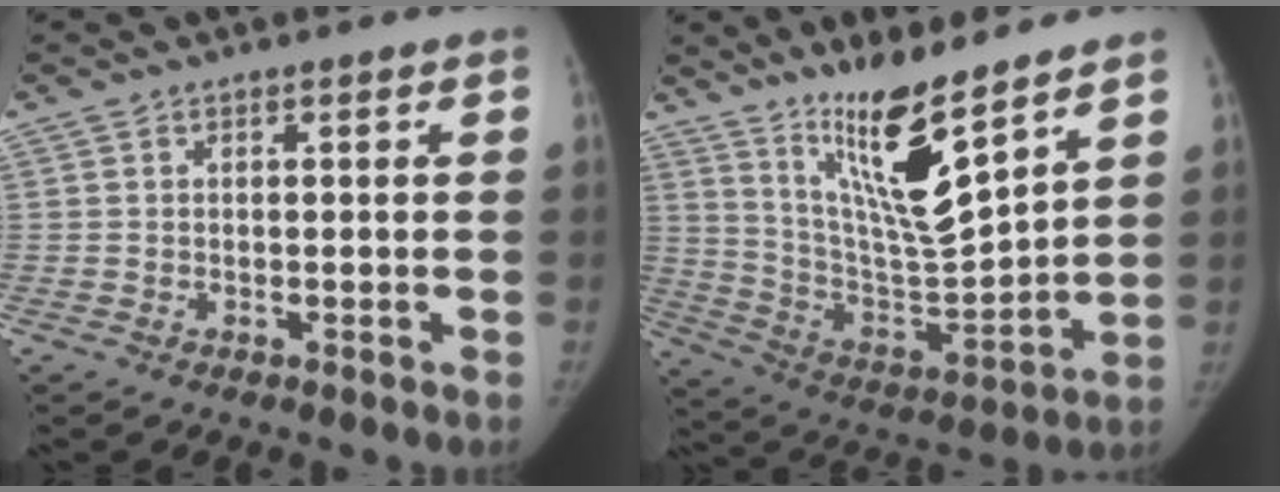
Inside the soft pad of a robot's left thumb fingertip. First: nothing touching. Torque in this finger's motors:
{"motor_torque": [0.12, 0.35, 1.36, -1.41, 0.41]}